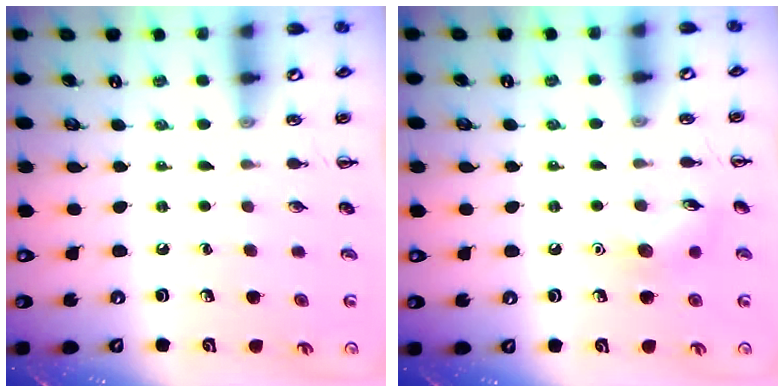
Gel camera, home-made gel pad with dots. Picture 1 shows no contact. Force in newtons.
{"total": 6.9, "press": 6.8, "slide": 1.3}